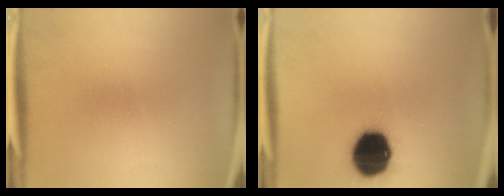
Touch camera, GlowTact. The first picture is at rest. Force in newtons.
{"total": 17.5}